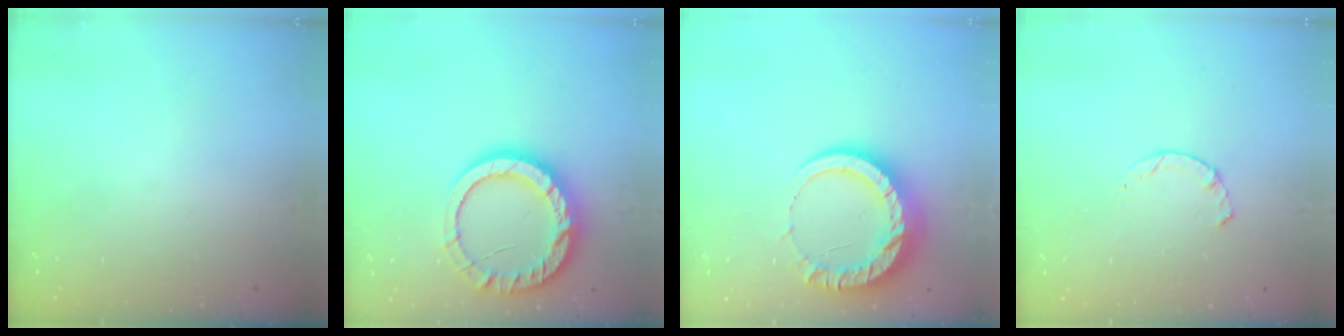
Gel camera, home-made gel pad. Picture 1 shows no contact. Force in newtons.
{"total": 15.1, "press": 15.0, "slide": 1.2}
{"total": 14.8, "press": 14.8, "slide": 0.8}
{"total": 1.7, "press": 1.6, "slide": 0.4}